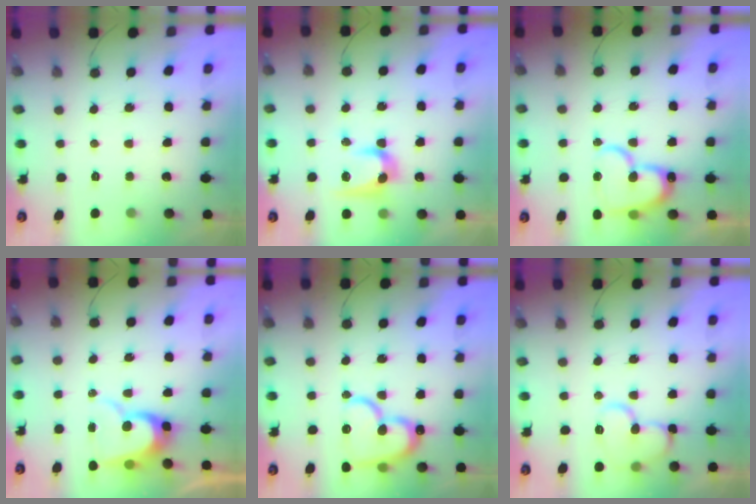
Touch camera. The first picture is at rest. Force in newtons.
{"total": 12.5, "press": 12.5, "slide": 0.7}
{"total": 17.2, "press": 17.1, "slide": 1.7}
{"total": 10.7, "press": 10.7, "slide": 0.9}
{"total": 18.8, "press": 18.7, "slide": 2.0}
{"total": 11.3, "press": 11.2, "slide": 1.2}